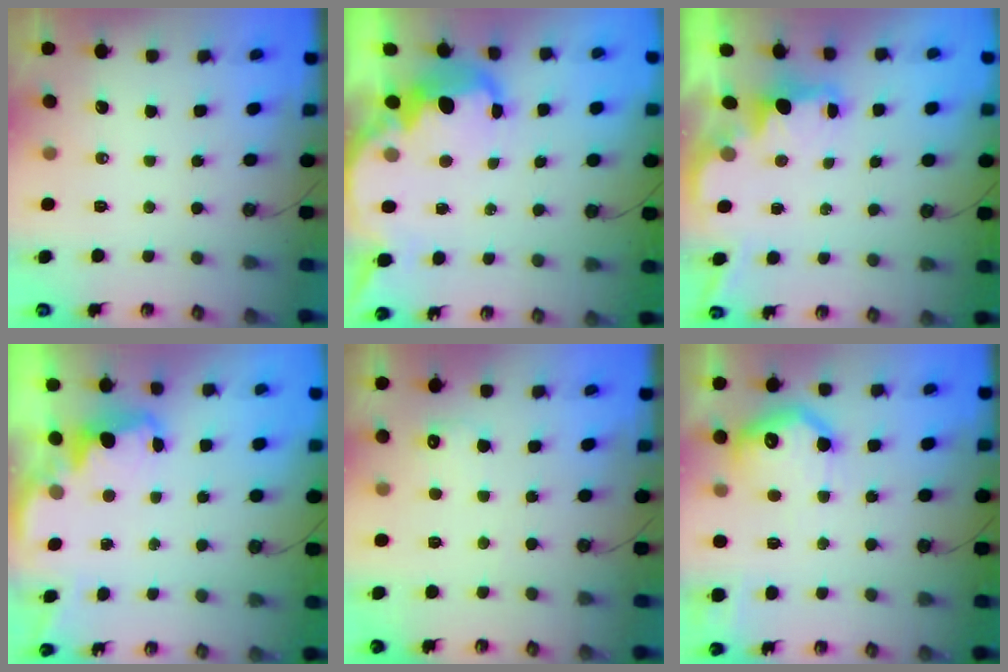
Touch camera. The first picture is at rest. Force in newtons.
{"total": 9.3, "press": 9.3, "slide": 0.6}
{"total": 1.9, "press": 1.7, "slide": 0.7}
{"total": 2.5, "press": 2.5, "slide": 0.5}
{"total": 5.3, "press": 5.2, "slide": 1.1}
{"total": 13.9, "press": 13.9, "slide": 1.0}